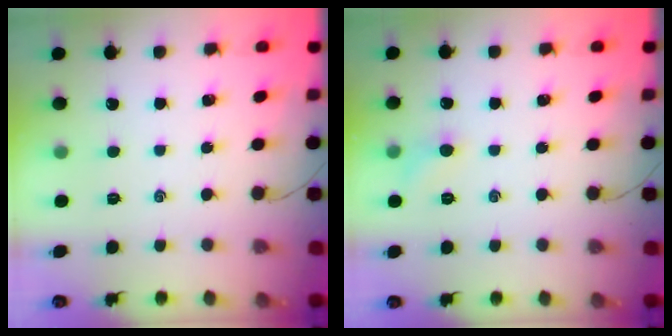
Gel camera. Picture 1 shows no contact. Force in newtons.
{"total": 5.2, "press": 5.0, "slide": 1.5}